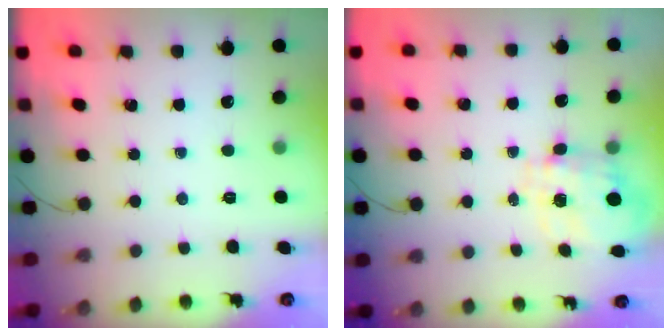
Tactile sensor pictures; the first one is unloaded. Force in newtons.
{"total": 3.5, "press": 3.3, "slide": 1.0}